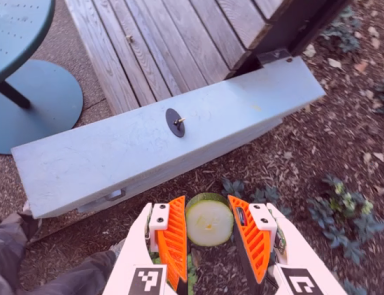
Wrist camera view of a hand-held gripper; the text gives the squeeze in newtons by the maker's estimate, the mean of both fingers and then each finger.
{"total": 10.6, "left": 10.5, "right": 10.6}